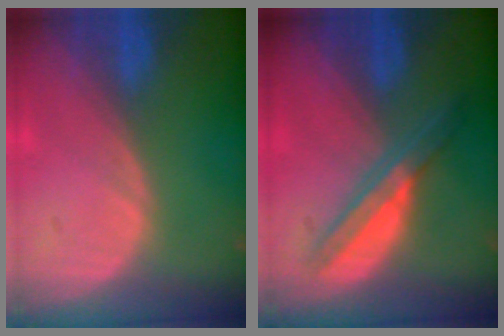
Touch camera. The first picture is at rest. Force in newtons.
{"total": 5.9, "press": 5.4, "slide": 2.3}